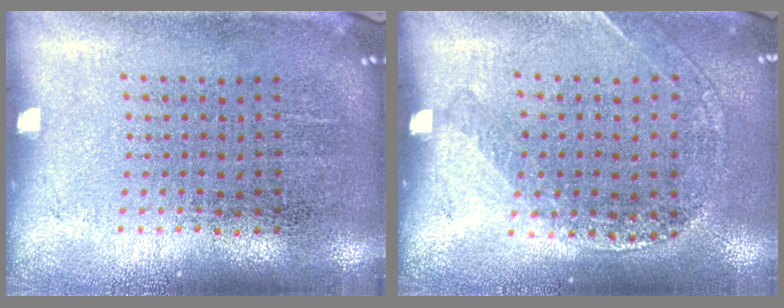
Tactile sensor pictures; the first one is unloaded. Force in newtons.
{"total": 1.1, "press": 1.1, "slide": 0.2}